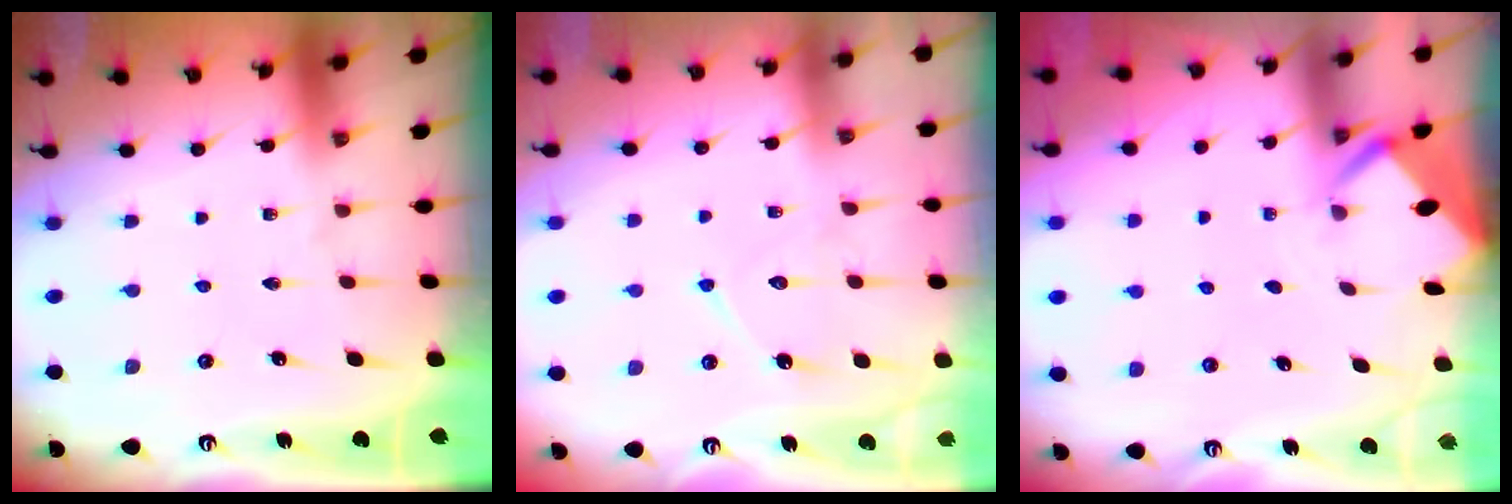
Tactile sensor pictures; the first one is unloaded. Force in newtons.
{"total": 8.9, "press": 8.9, "slide": 0.8}
{"total": 2.5, "press": 2.5, "slide": 0.2}